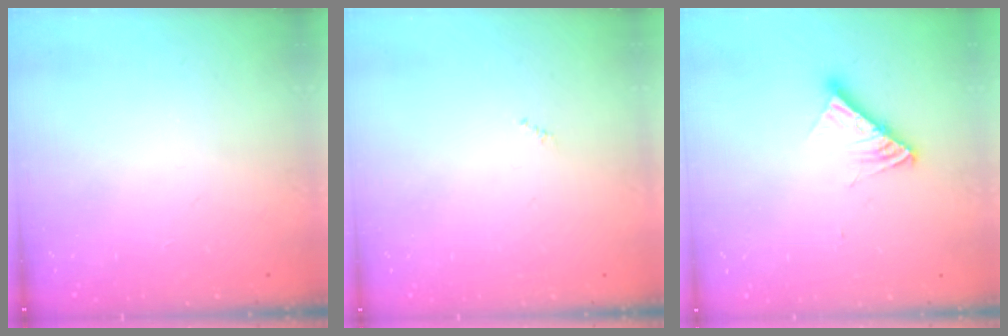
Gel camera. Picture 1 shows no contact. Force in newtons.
{"total": 0.0}
{"total": 10.7, "press": 10.7, "slide": 0.9}